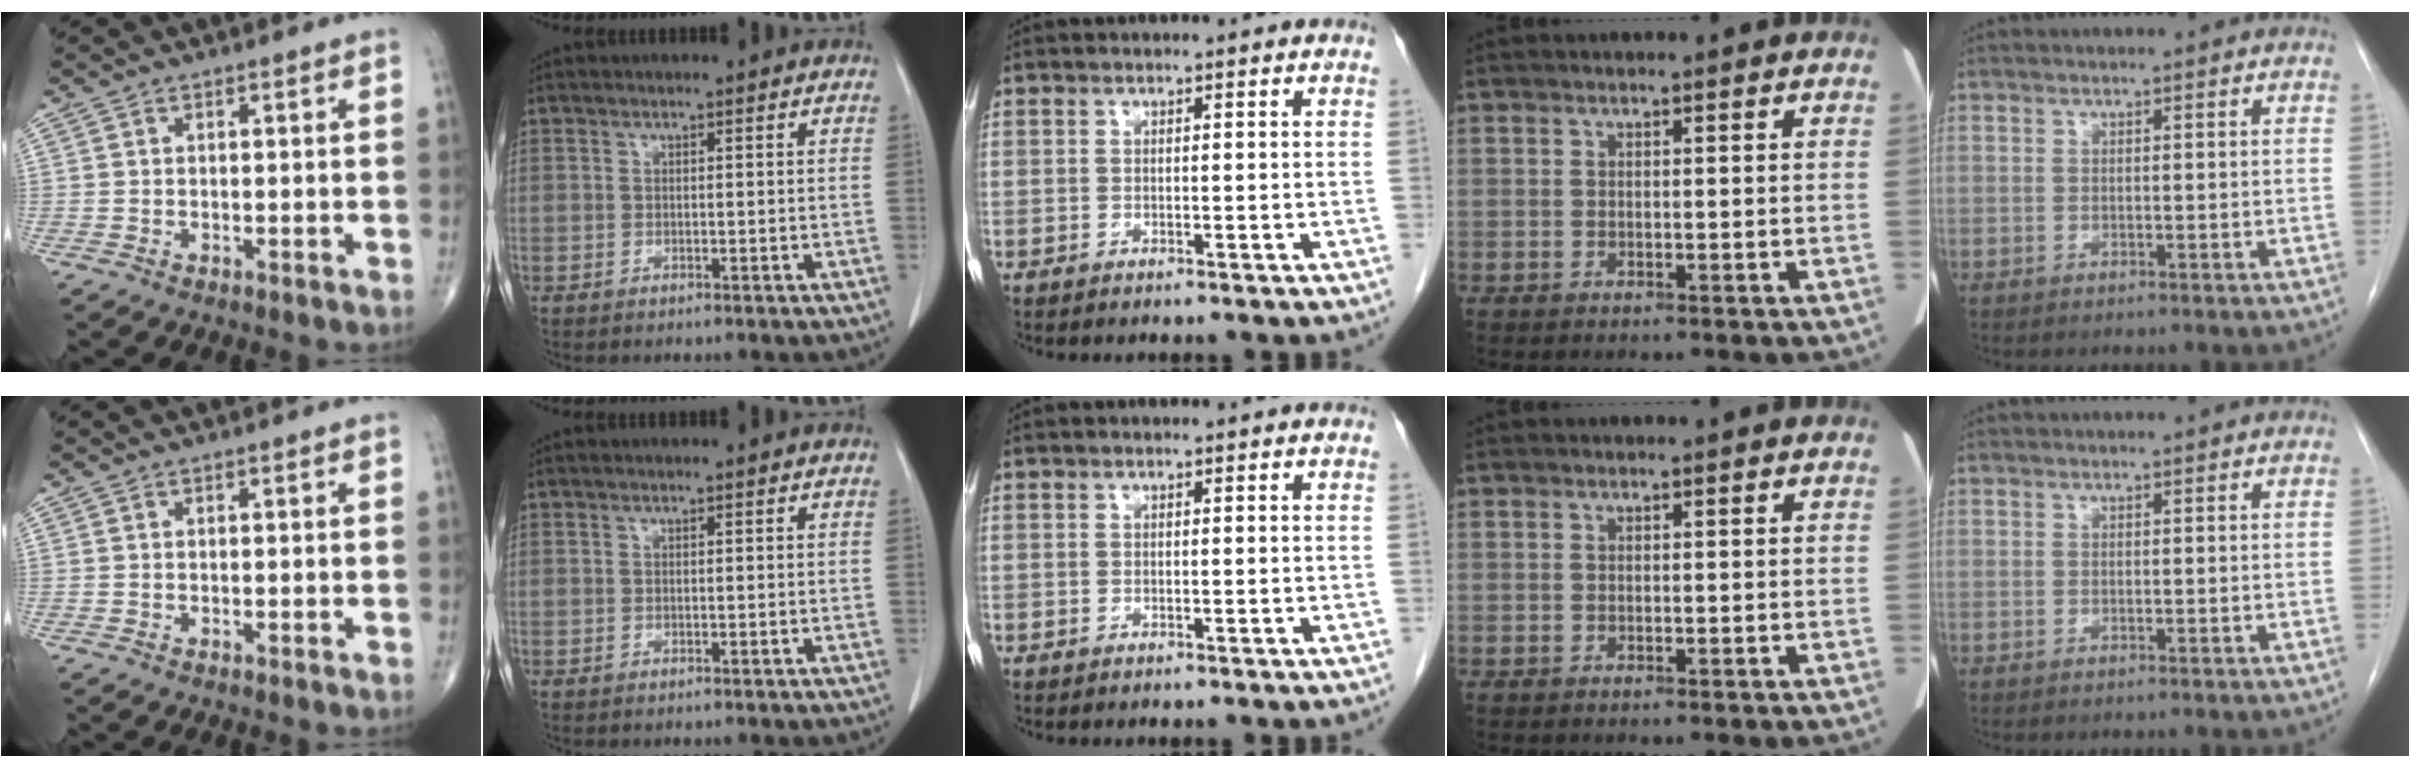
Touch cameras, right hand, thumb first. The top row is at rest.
{}